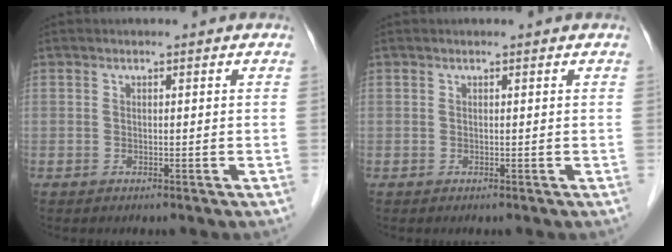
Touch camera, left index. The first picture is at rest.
{"total": 0.0}